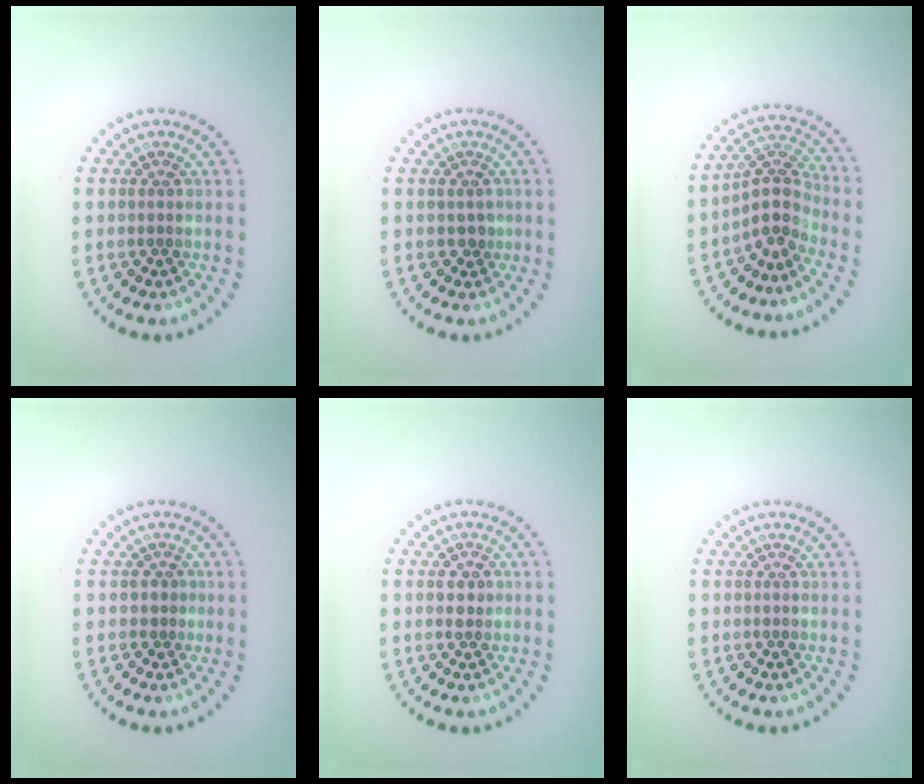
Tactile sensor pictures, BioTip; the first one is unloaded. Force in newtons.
{"total": 1.0, "press": 0.8, "slide": 0.6}
{"total": 3.5, "press": 2.5, "slide": 2.5}
{"total": 0.6, "press": 0.5, "slide": 0.4}
{"total": 1.3, "press": 1.3, "slide": 0.2}
{"total": 0.0}